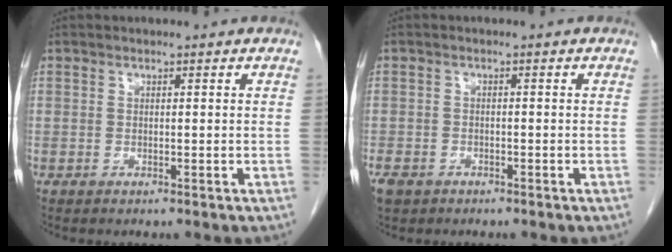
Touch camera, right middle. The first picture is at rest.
{"total": 3.8, "force": [-2.6, 2.4, 1.2], "torque": [-0.024, -0.002, -0.040]}